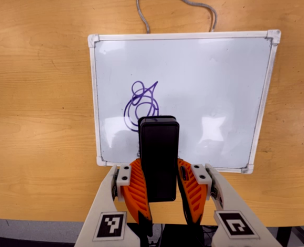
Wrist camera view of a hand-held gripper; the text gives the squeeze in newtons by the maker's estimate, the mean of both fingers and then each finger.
{"total": 9.8, "left": 7.8, "right": 11.9}